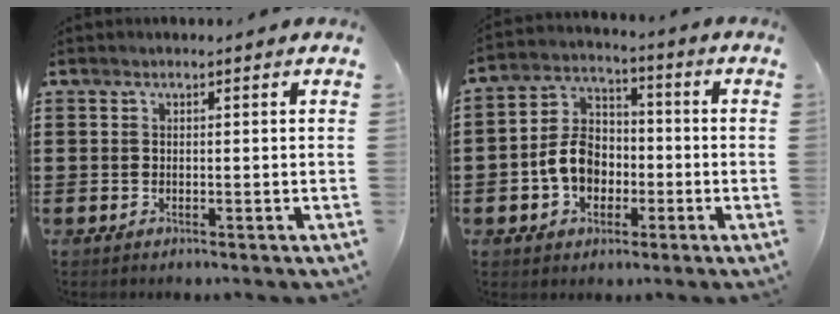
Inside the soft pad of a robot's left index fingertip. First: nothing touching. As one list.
[{"total": 7.6, "force": [-2.0, 5.9, 4.3], "torque": [-0.112, 0.014, -0.042]}]